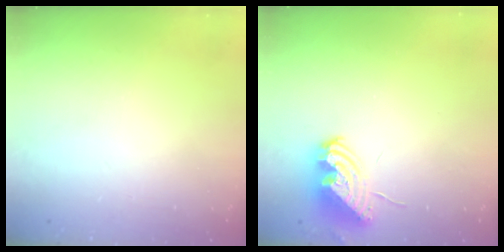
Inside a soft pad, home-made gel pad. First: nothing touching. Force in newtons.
{"total": 10.4, "press": 10.4, "slide": 0.8}